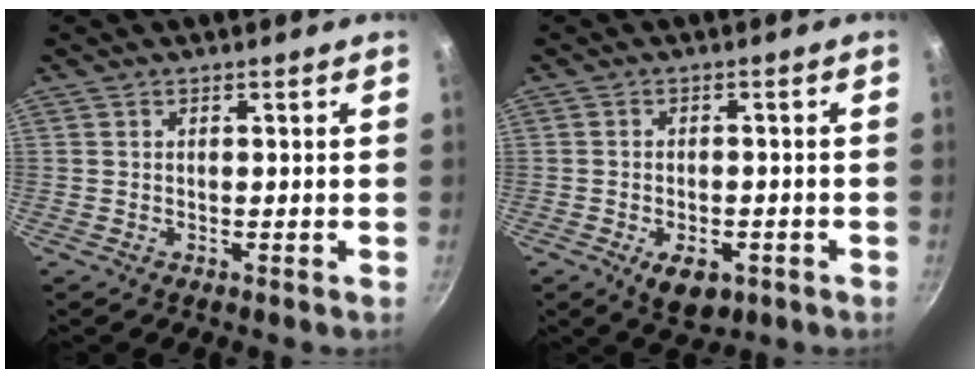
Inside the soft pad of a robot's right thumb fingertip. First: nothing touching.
{"total": 6.9, "force": [-2.9, 4.0, 4.8], "torque": [-0.057, 0.009, -0.034]}